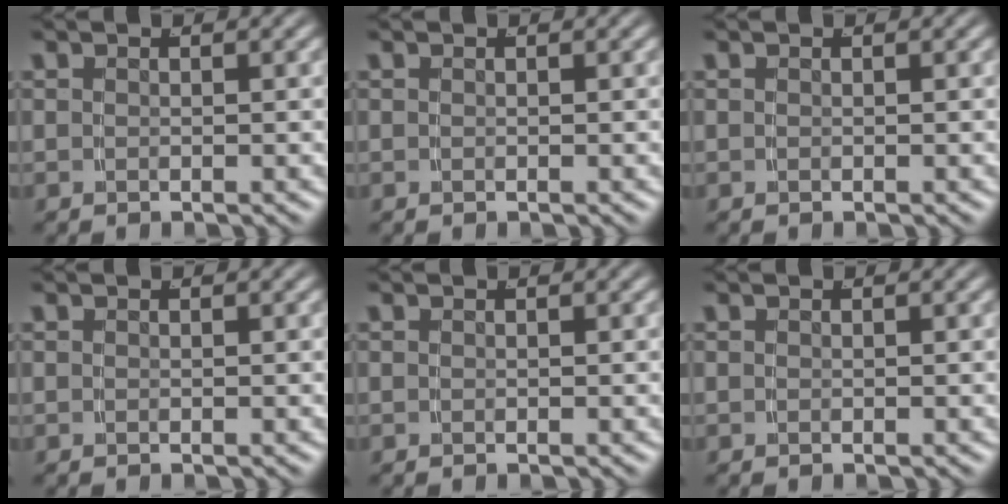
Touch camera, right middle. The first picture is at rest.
{"total": 0.0}
{"total": 0.0}
{"total": 0.0}
{"total": 1.2, "force": [-0.2, -1.1, -0.3], "torque": [0.015, -0.009, 0.006]}
{"total": 0.0}